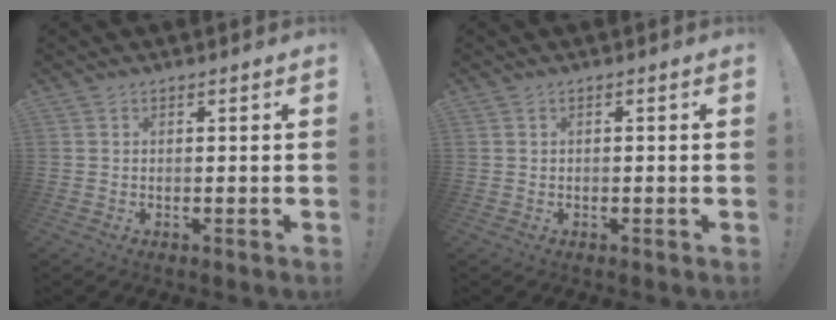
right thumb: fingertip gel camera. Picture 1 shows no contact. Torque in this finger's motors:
{"motor_torque": [-0.03, -0.19, -0.13, 0.36, 0.07]}